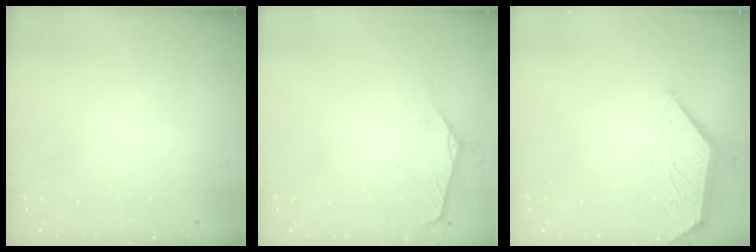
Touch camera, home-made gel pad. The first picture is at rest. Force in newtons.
{"total": 1.0, "press": 0.9, "slide": 0.3}
{"total": 0.8, "press": 0.8, "slide": 0.2}